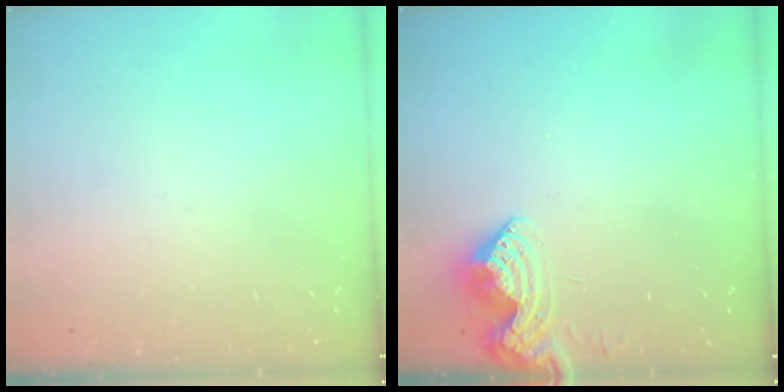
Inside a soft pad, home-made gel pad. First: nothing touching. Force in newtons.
{"total": 9.9, "press": 9.8, "slide": 0.7}